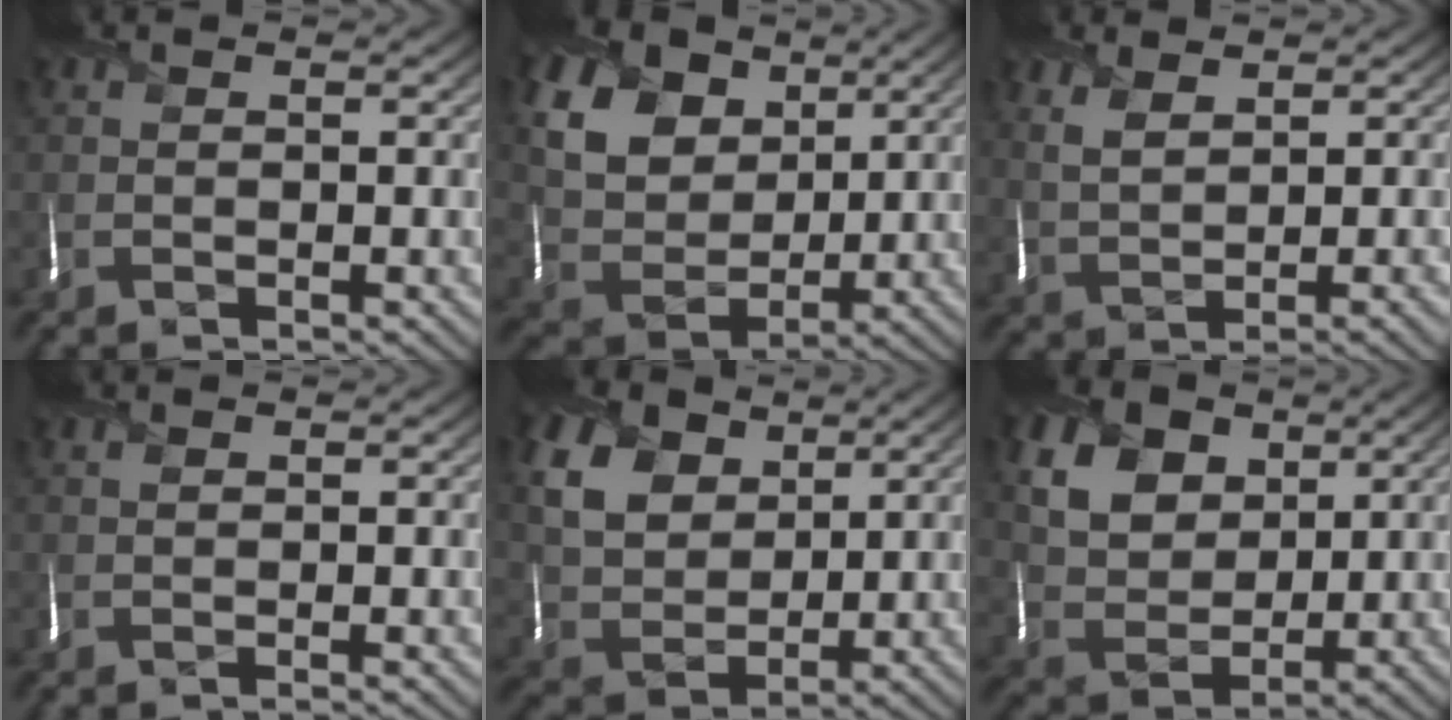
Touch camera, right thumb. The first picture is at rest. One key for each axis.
{"total": 15.3, "fx": 7.4, "fy": 10.8, "fz": 8.0, "tx": -0.231, "ty": 0.026, "tz": 0.157}
{"total": 3.9, "fx": 2.0, "fy": 1.4, "fz": 3.1, "tx": -0.070, "ty": 0.006, "tz": 0.047}
{"total": 0.6, "fx": 0.3, "fy": -0.1, "fz": 0.5, "tx": -0.010, "ty": 0.004, "tz": 0.003}
{"total": 12.0, "fx": 5.8, "fy": 8.3, "fz": 6.4, "tx": -0.198, "ty": 0.009, "tz": 0.120}
{"total": 13.2, "fx": 6.4, "fy": 9.3, "fz": 6.9, "tx": -0.187, "ty": 0.013, "tz": 0.124}